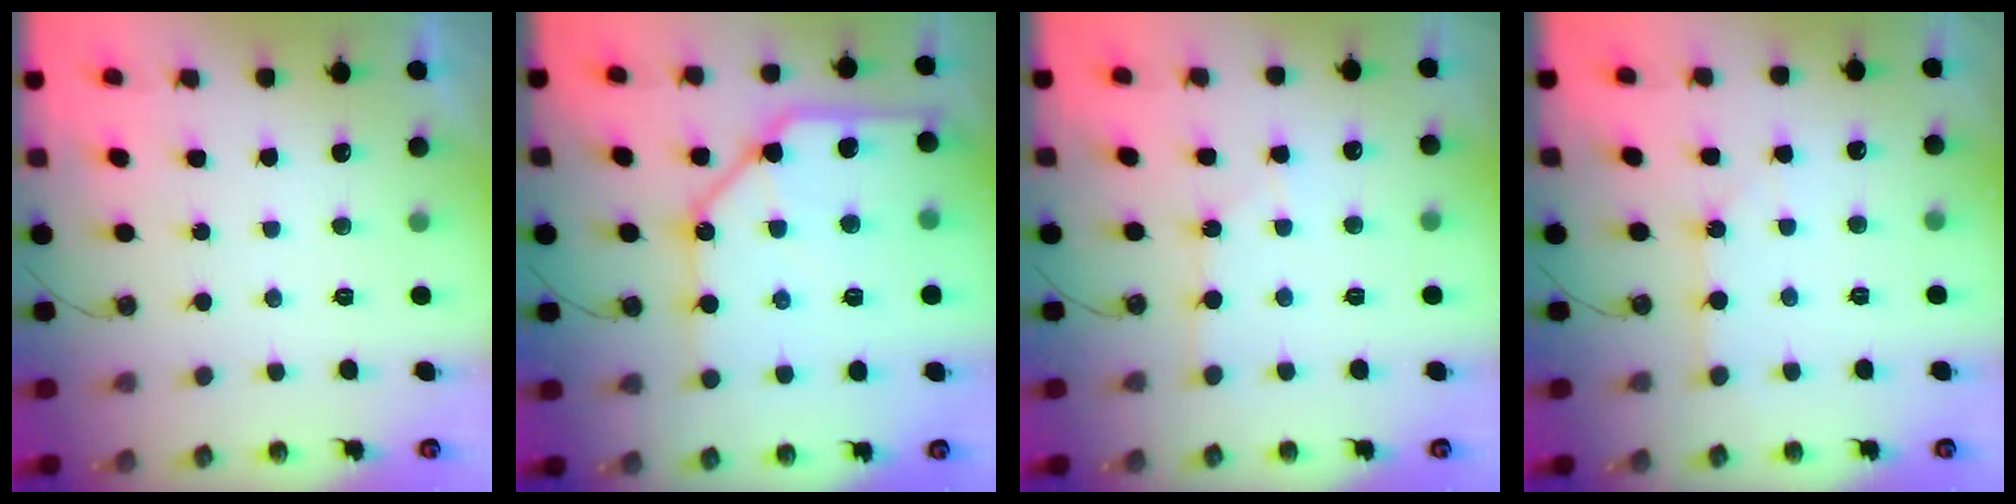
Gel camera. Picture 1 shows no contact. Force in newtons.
{"total": 19.6, "press": 19.6, "slide": 1.4}
{"total": 2.6, "press": 2.6, "slide": 0.3}
{"total": 1.9, "press": 1.9, "slide": 0.0}